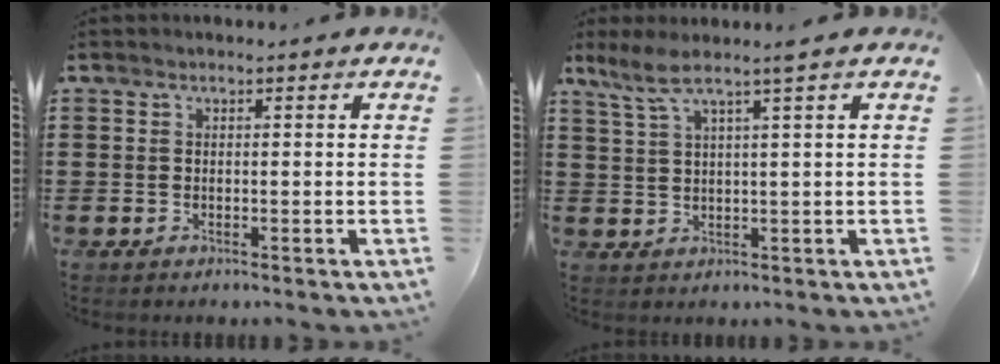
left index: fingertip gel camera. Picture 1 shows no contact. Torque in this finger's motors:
{"motor_torque": [1.06, -1.08, 0.22, 0.09]}